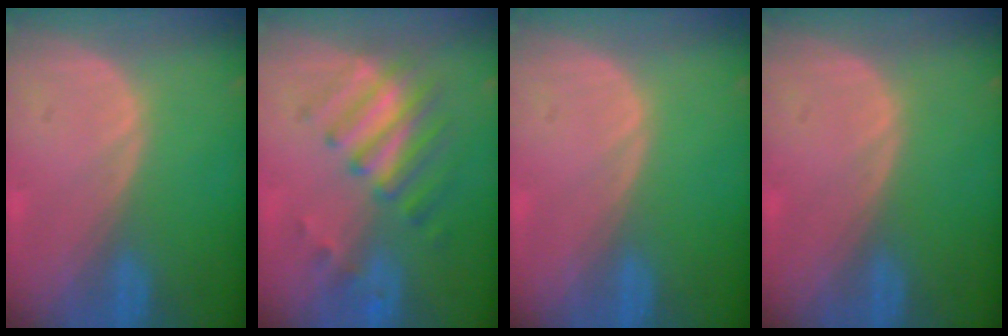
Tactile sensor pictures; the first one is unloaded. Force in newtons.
{"total": 7.8, "press": 7.0, "slide": 3.5}
{"total": 0.0}
{"total": 0.0}